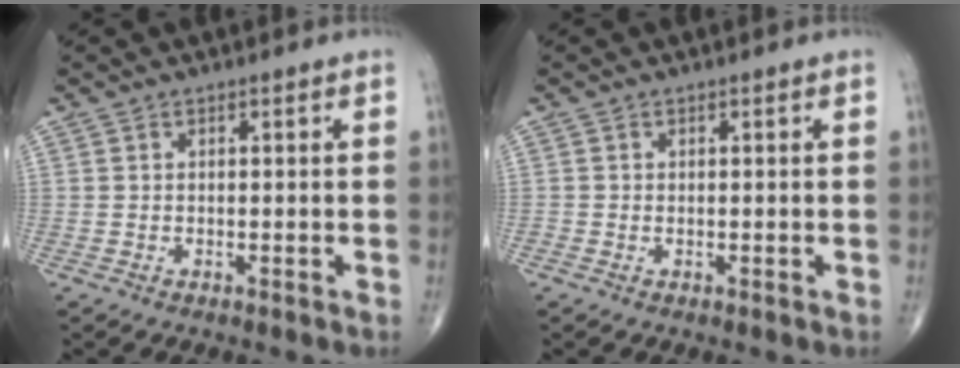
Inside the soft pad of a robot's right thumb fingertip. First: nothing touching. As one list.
[{"total": 0.0}]